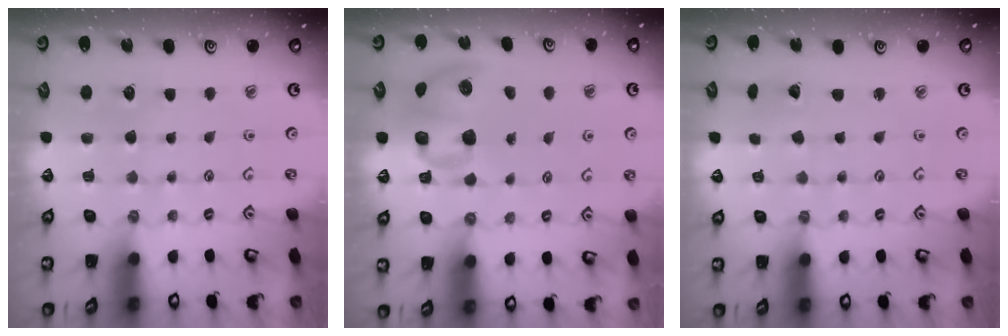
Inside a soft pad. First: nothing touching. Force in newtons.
{"total": 13.5, "press": 13.4, "slide": 1.7}
{"total": 2.0, "press": 2.0, "slide": 0.2}